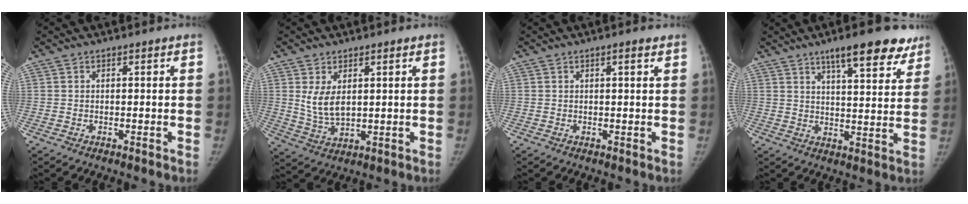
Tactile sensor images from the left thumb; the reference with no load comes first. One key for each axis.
{"total": 6.3, "fx": 1.8, "fy": 3.6, "fz": 4.8, "tx": -0.082, "ty": -0.019, "tz": 0.046}
{"total": 1.5, "fx": 0.9, "fy": 0.2, "fz": 1.2, "tx": -0.018, "ty": -0.002, "tz": 0.012}
{"total": 14.0, "fx": 9.6, "fy": 4.0, "fz": 9.3, "tx": -0.090, "ty": -0.043, "tz": 0.132}